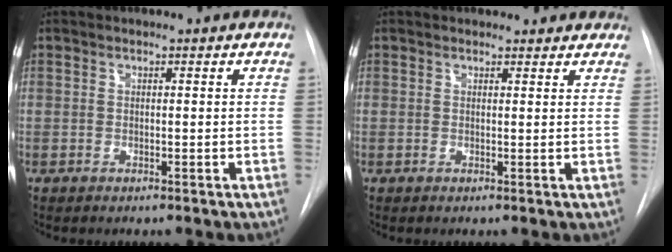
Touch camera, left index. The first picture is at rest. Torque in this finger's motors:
{"motor_torque": [0.44, -0.47, 0.02, -0.01]}